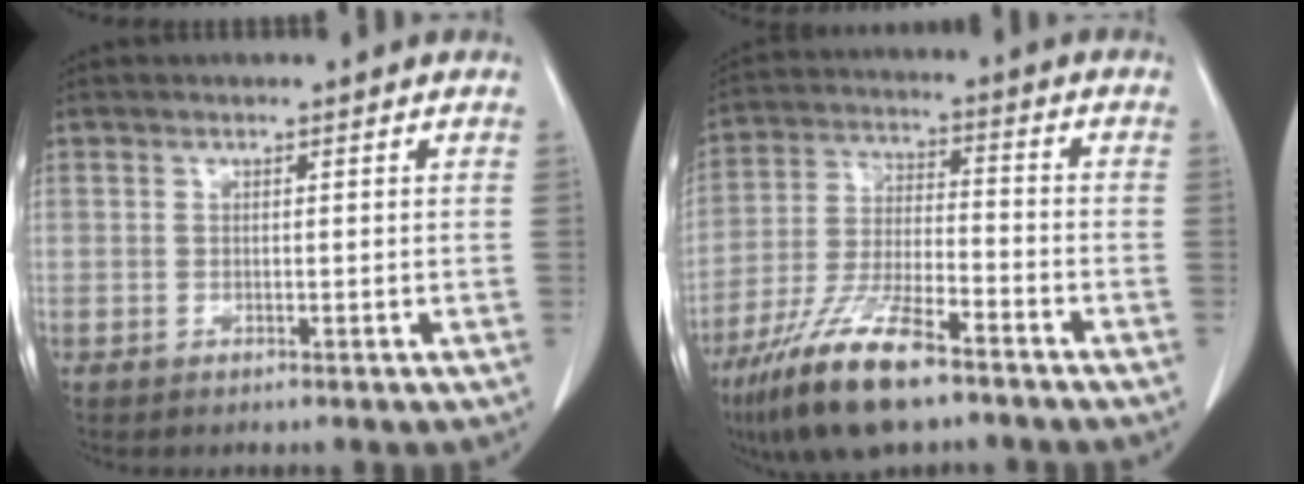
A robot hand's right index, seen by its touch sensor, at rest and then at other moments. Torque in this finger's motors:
{"motor_torque": [1.09, -1.05, 0.79, 0.21]}